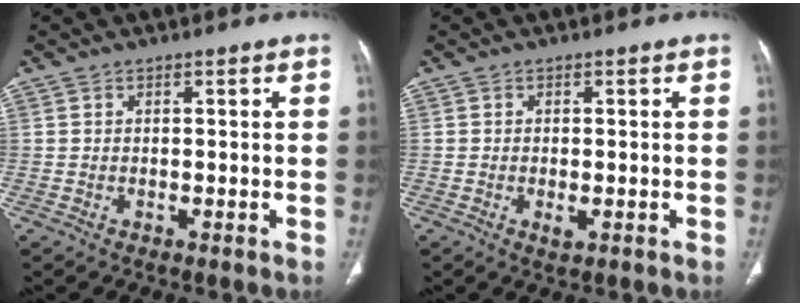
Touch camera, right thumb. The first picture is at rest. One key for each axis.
{"total": 1.7, "fx": -0.5, "fy": 0.8, "fz": 1.4, "tx": -0.027, "ty": -0.003, "tz": -0.007}